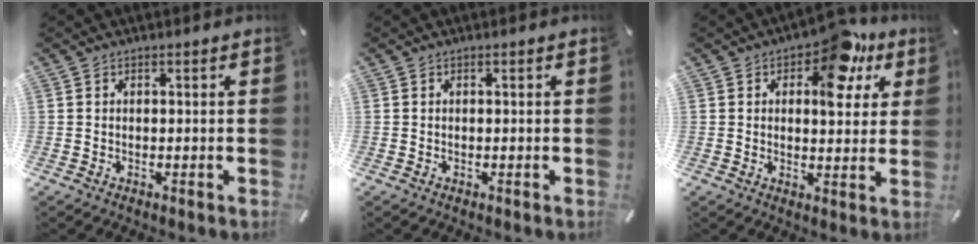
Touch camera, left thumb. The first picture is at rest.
{"total": 0.0}
{"total": 13.4, "force": [6.9, 7.1, 9.0], "torque": [-0.110, -0.038, 0.114]}